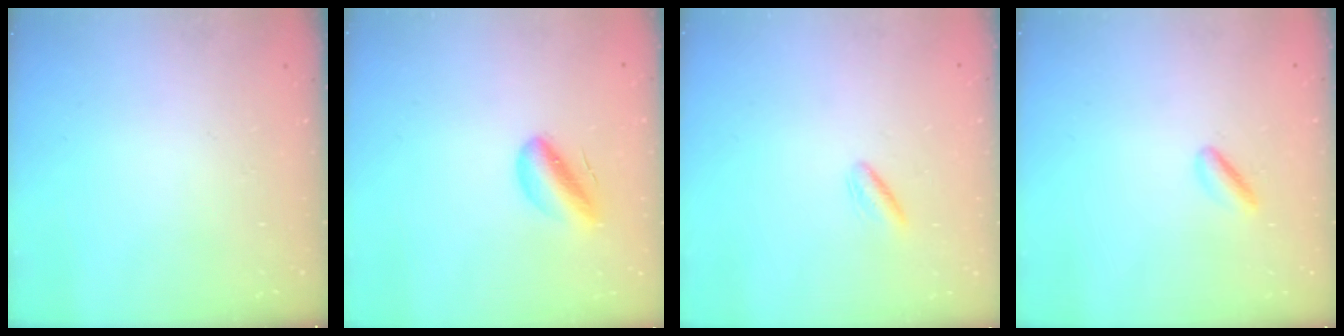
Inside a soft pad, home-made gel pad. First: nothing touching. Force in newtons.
{"total": 7.9, "press": 7.5, "slide": 2.3}
{"total": 2.5, "press": 2.3, "slide": 1.1}
{"total": 3.6, "press": 3.4, "slide": 1.3}